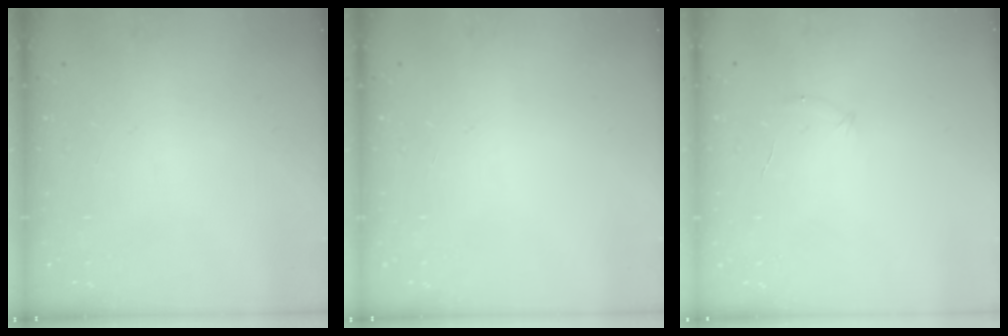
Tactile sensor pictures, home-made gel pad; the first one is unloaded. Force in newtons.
{"total": 0.0}
{"total": 4.7, "press": 4.5, "slide": 1.3}